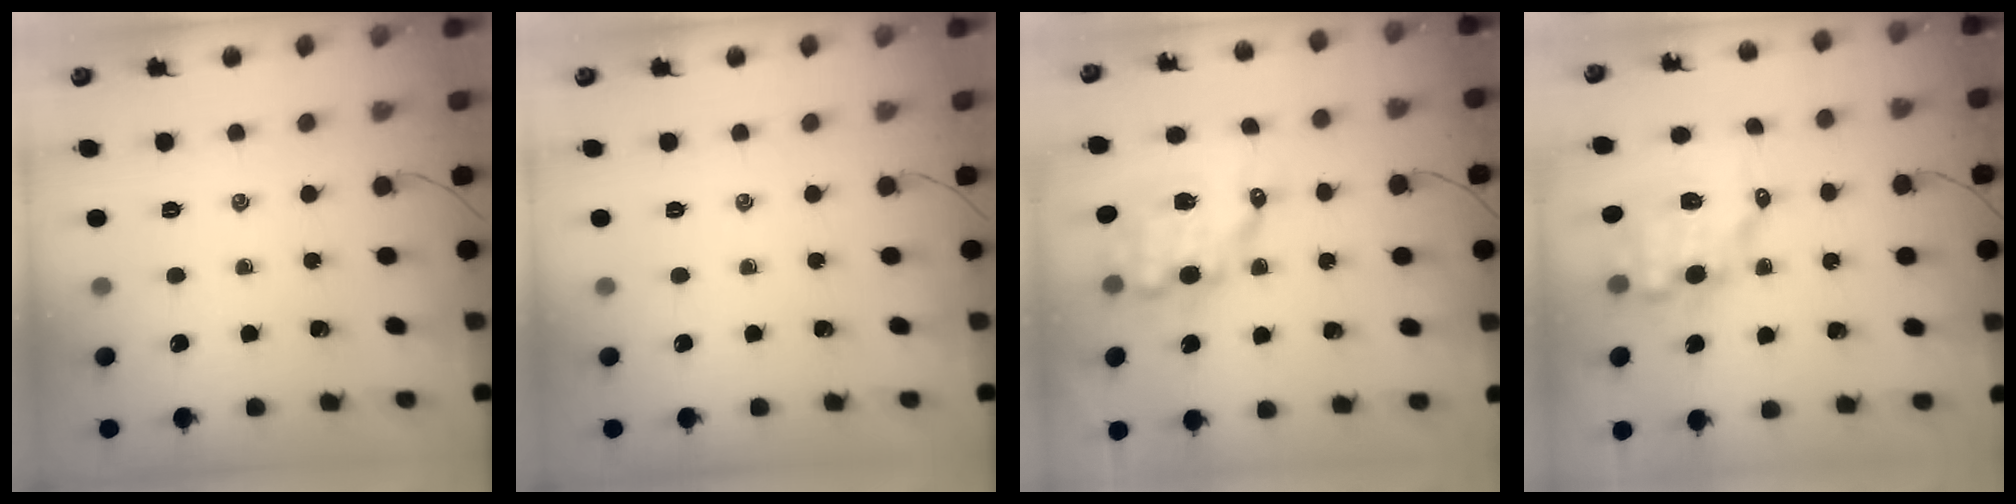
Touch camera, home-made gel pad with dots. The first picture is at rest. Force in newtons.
{"total": 0.0}
{"total": 11.4, "press": 11.2, "slide": 2.3}
{"total": 8.7, "press": 8.4, "slide": 2.3}